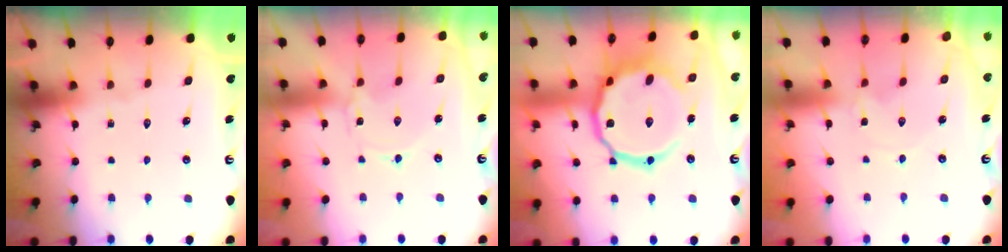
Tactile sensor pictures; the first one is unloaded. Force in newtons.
{"total": 0.0}
{"total": 17.8, "press": 17.7, "slide": 1.5}
{"total": 0.8, "press": 0.8, "slide": 0.1}